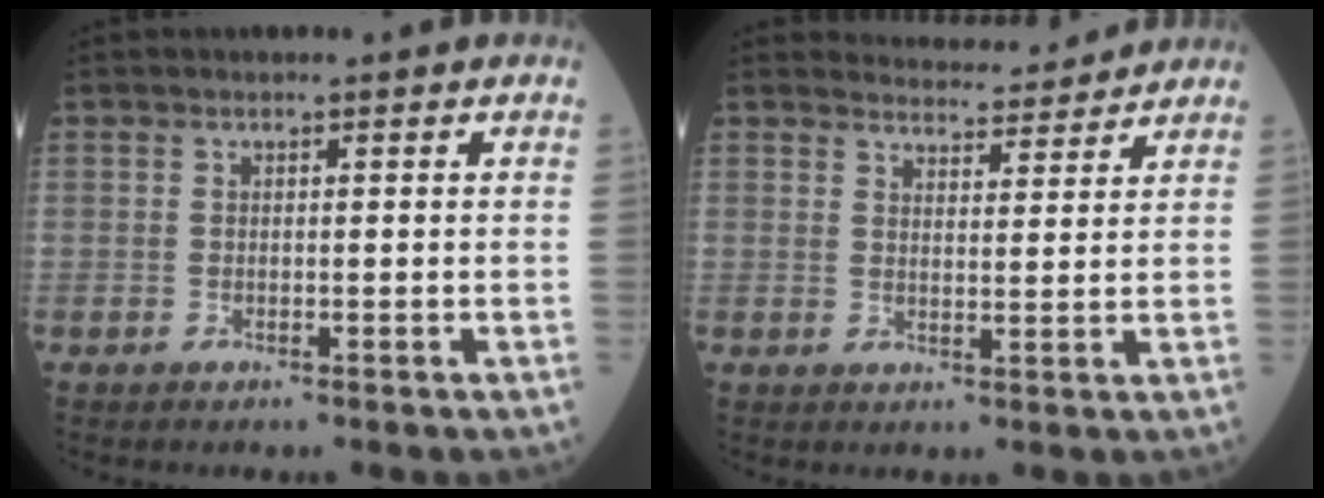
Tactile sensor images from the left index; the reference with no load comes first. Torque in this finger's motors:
{"motor_torque": [0.91, -1.23, 0.00, -0.02]}